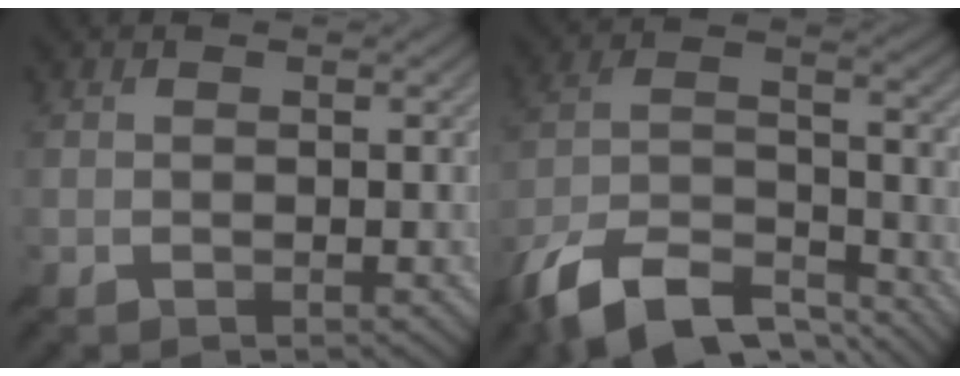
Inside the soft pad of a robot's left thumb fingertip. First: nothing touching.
{"total": 13.1, "force": [-10.1, 4.6, 7.0], "torque": [-0.145, 0.002, -0.194]}